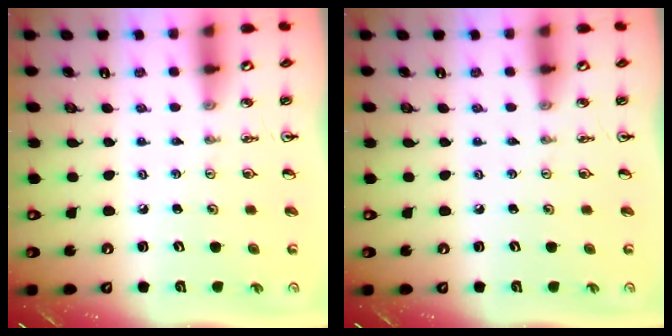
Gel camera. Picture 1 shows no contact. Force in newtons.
{"total": 0.0}